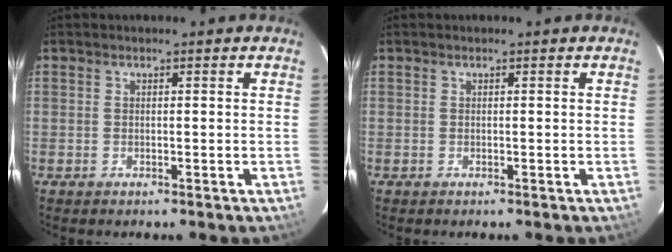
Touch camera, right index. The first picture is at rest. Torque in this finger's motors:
{"motor_torque": [0.00, 0.00, 0.00, 0.00]}